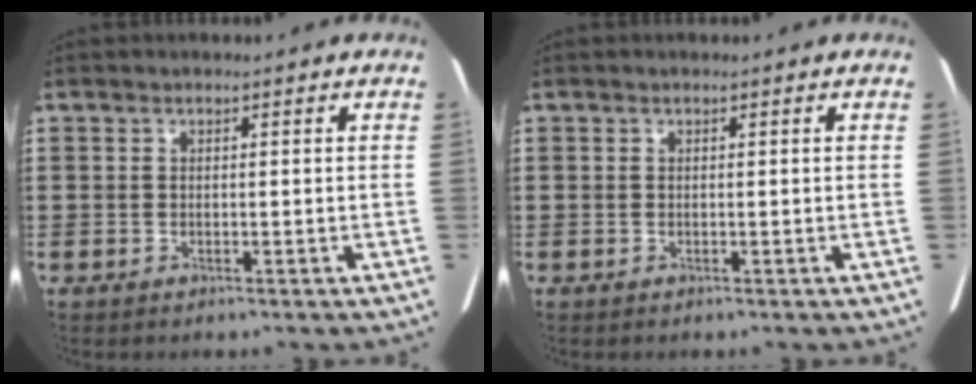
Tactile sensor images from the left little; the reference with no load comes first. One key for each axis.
{"total": 0.0}